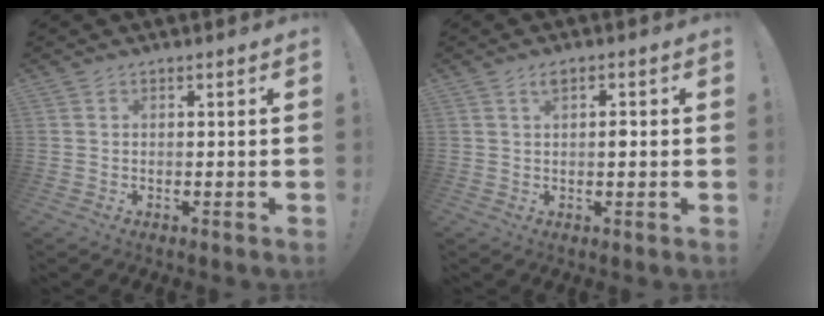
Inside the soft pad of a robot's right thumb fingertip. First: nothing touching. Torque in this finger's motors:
{"motor_torque": [0.04, 0.04, 0.07, 0.03, 0.03]}